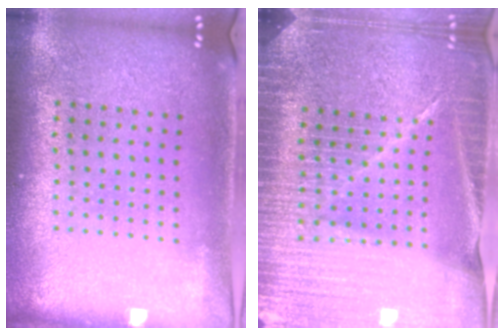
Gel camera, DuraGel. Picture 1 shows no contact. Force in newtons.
{"total": 4.7, "press": 4.4, "slide": 1.8}